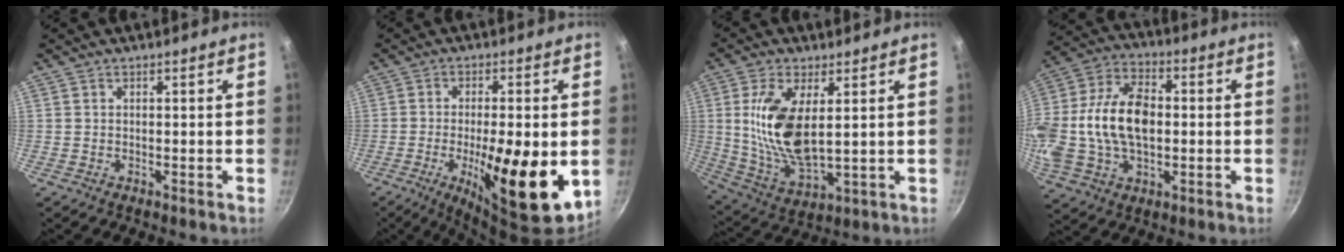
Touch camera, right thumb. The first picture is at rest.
{"total": 19.8, "force": [-4.2, 6.2, 18.4], "torque": [-0.246, -0.024, -0.043]}
{"total": 14.6, "force": [2.7, 6.5, 12.8], "torque": [-0.253, -0.022, 0.064]}
{"total": 22.4, "force": [-0.5, 13.9, 17.5], "torque": [-0.385, 0.019, -0.001]}